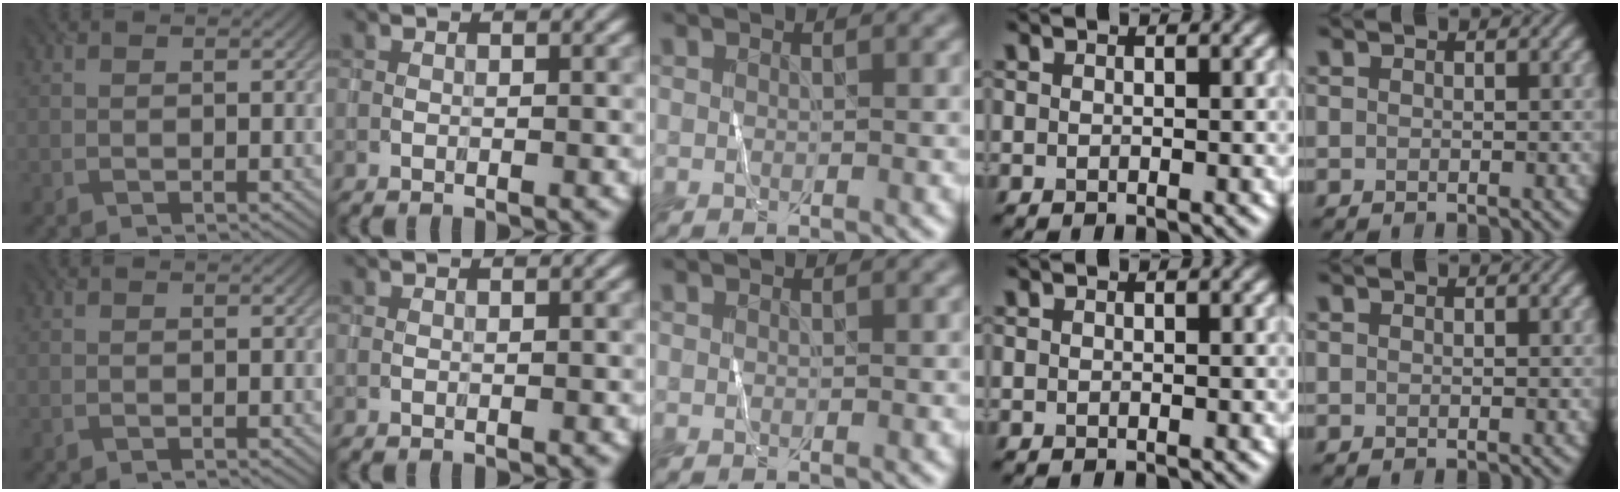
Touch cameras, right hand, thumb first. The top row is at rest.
{}